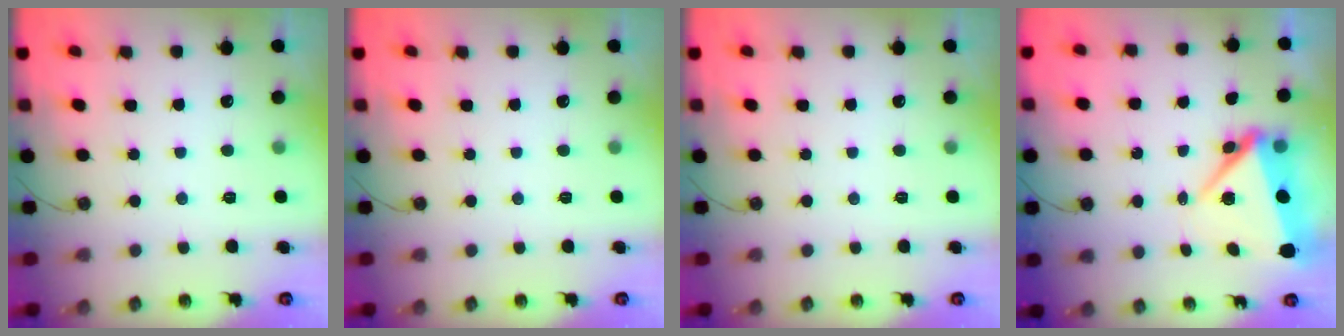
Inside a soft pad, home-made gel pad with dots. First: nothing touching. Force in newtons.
{"total": 0.0}
{"total": 0.0}
{"total": 7.2, "press": 6.9, "slide": 1.8}